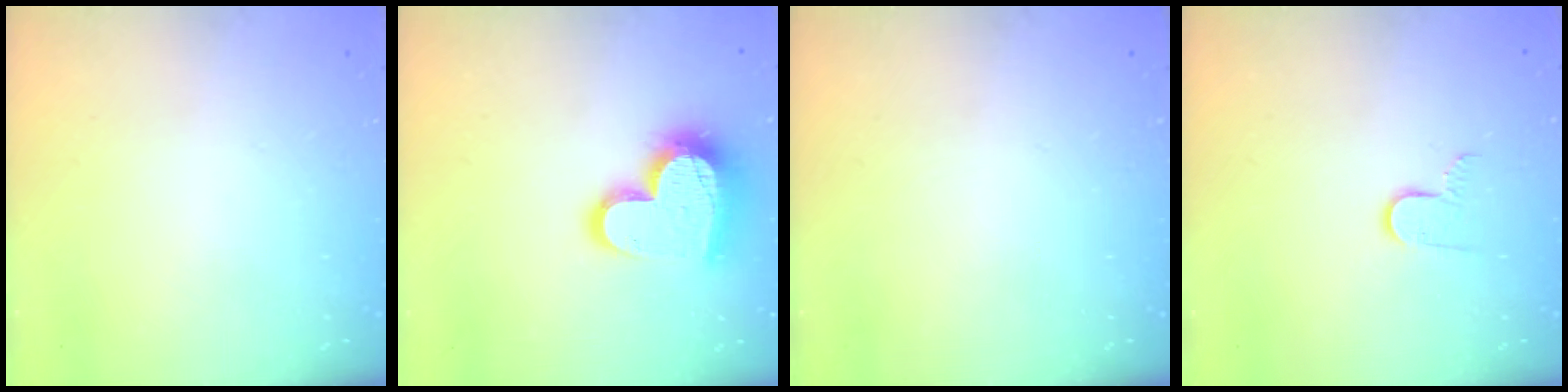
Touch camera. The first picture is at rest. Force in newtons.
{"total": 17.9, "press": 17.9, "slide": 1.5}
{"total": 0.0}
{"total": 6.1, "press": 6.1, "slide": 0.6}